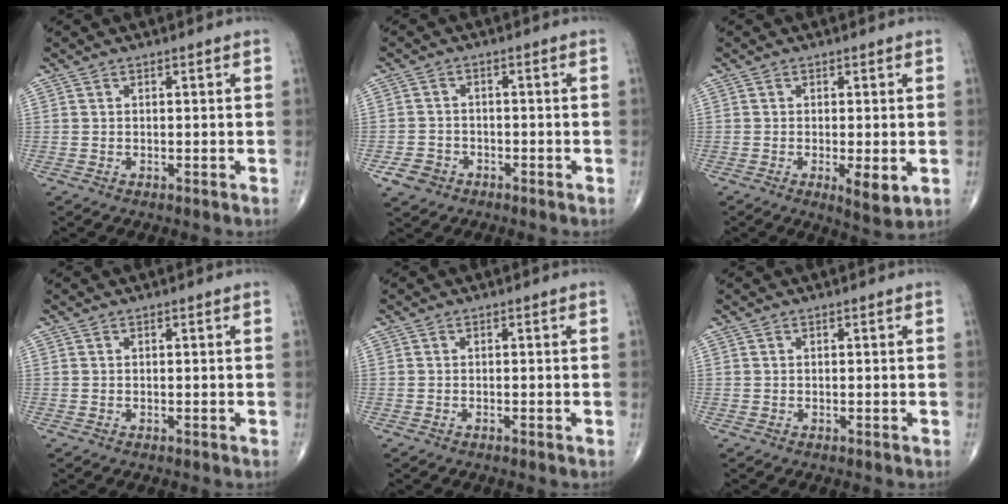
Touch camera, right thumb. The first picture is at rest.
{"total": 3.9, "force": [-2.1, 3.1, 1.1], "torque": [-0.013, 0.012, -0.034]}
{"total": 4.9, "force": [-1.1, 1.5, 4.5], "torque": [-0.074, -0.016, -0.017]}
{"total": 0.0}
{"total": 0.0}
{"total": 0.0}